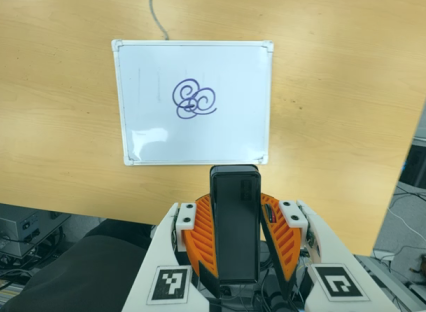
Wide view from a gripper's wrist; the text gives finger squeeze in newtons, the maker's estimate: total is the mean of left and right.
{"total": 6.6, "left": 5.4, "right": 7.7}